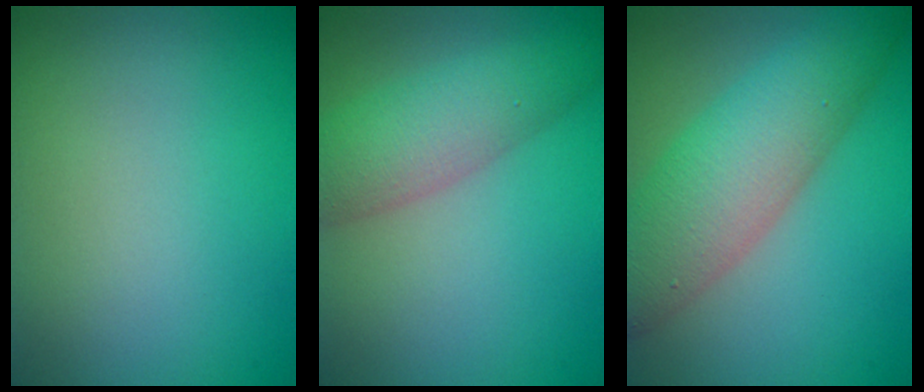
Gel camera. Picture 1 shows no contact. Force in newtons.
{"total": 5.3, "press": 5.3, "slide": 0.2}
{"total": 8.0, "press": 8.0, "slide": 0.2}